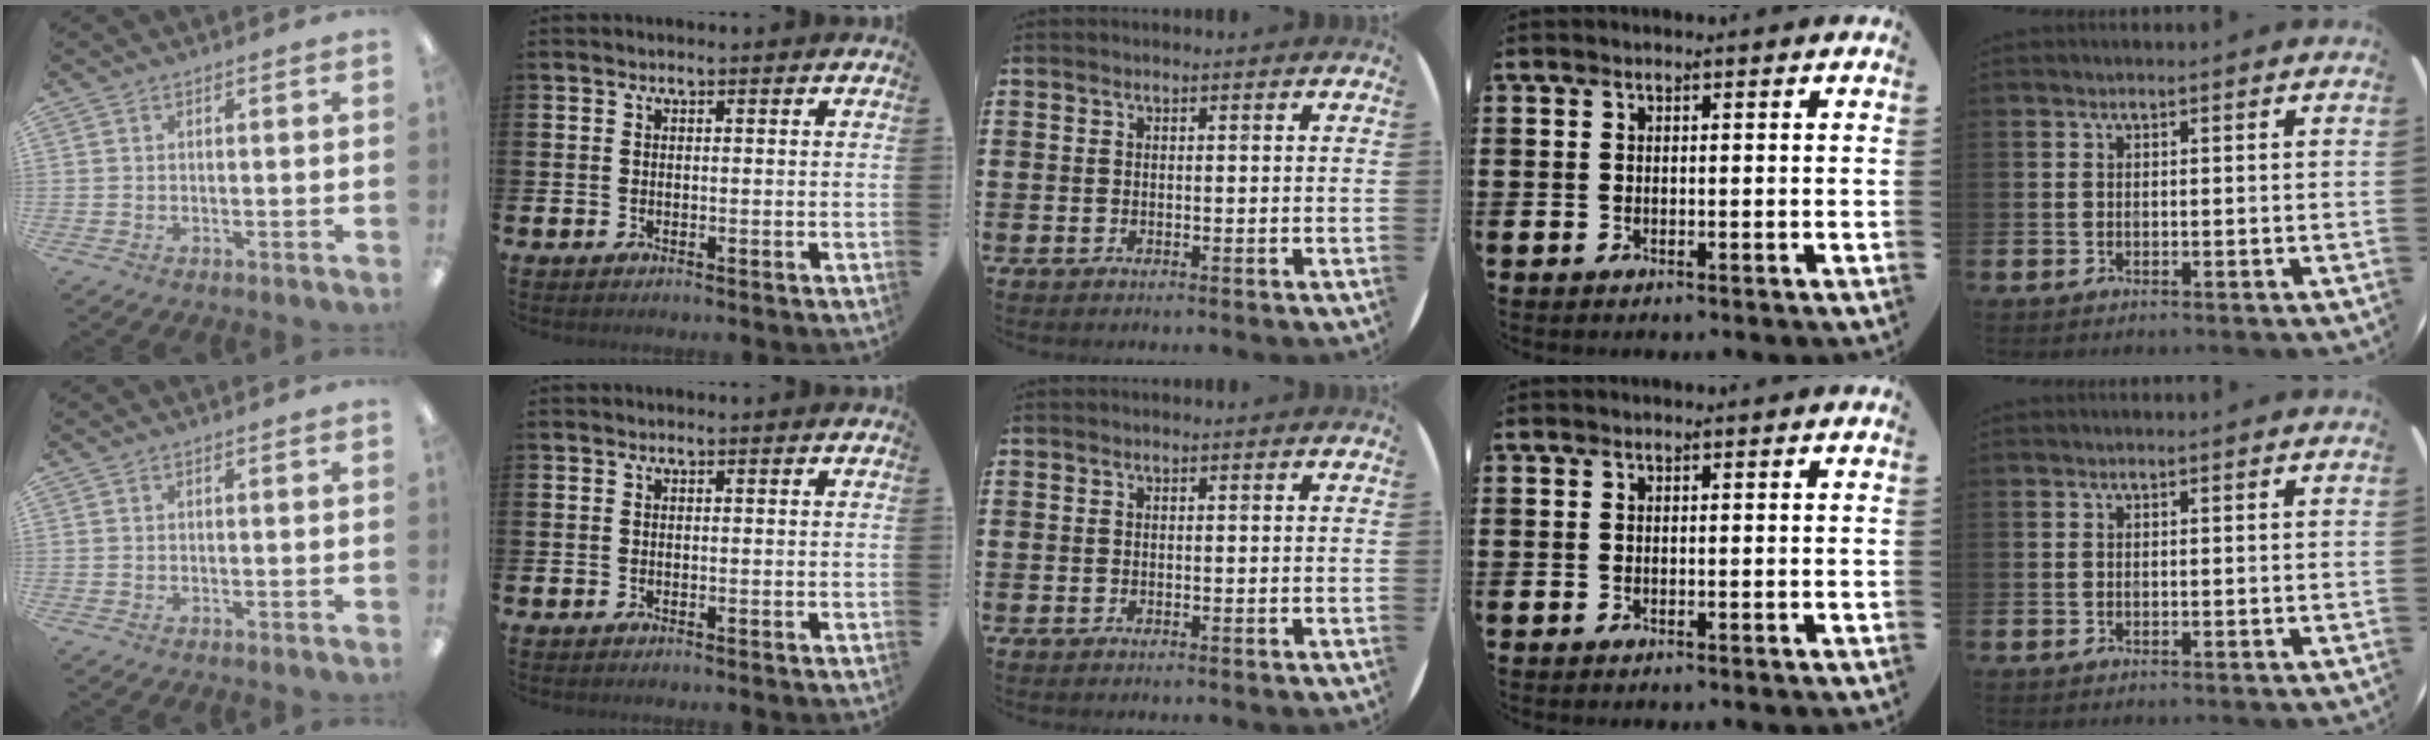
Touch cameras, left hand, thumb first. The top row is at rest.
{}